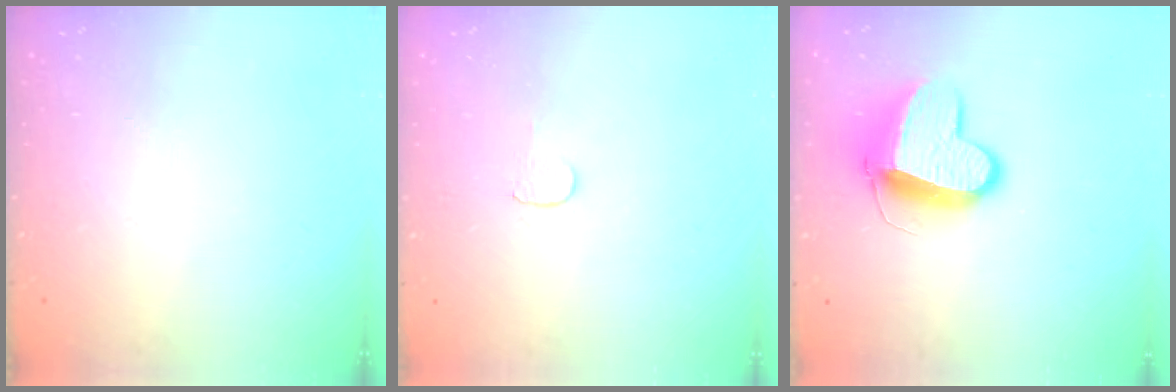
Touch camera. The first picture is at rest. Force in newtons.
{"total": 3.8, "press": 3.8, "slide": 0.4}
{"total": 13.4, "press": 13.3, "slide": 1.3}